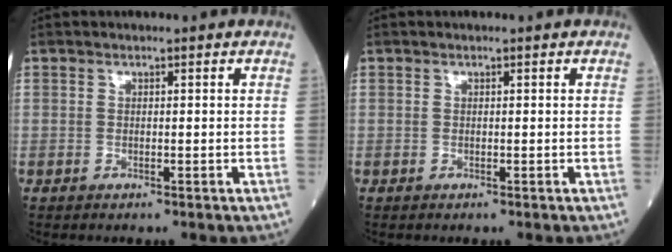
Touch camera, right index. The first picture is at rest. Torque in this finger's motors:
{"motor_torque": [0.00, 0.00, 0.00, 0.00]}